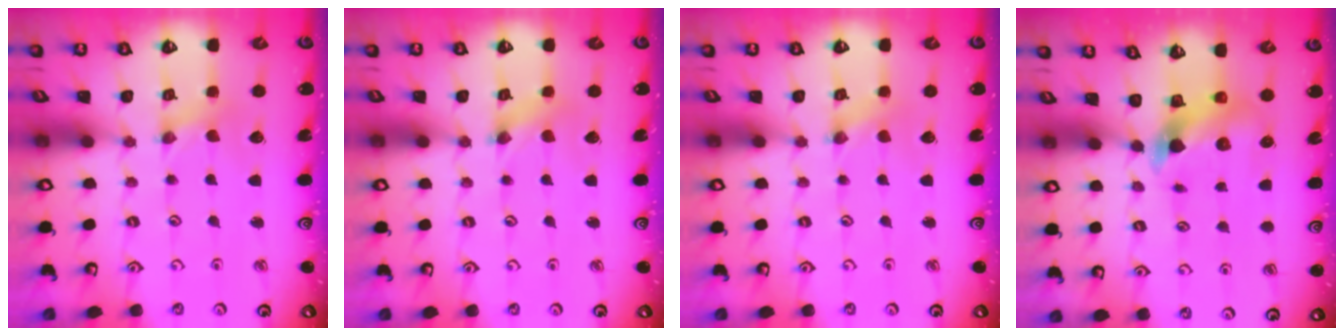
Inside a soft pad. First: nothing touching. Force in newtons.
{"total": 1.2, "press": 1.1, "slide": 0.2}
{"total": 0.0}
{"total": 6.1, "press": 6.1, "slide": 0.7}